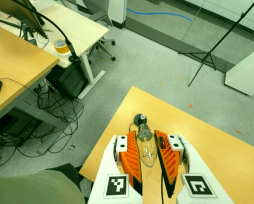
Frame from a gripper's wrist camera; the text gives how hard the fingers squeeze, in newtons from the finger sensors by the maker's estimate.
{"total": 19.5, "left": 21.0, "right": 18.1}